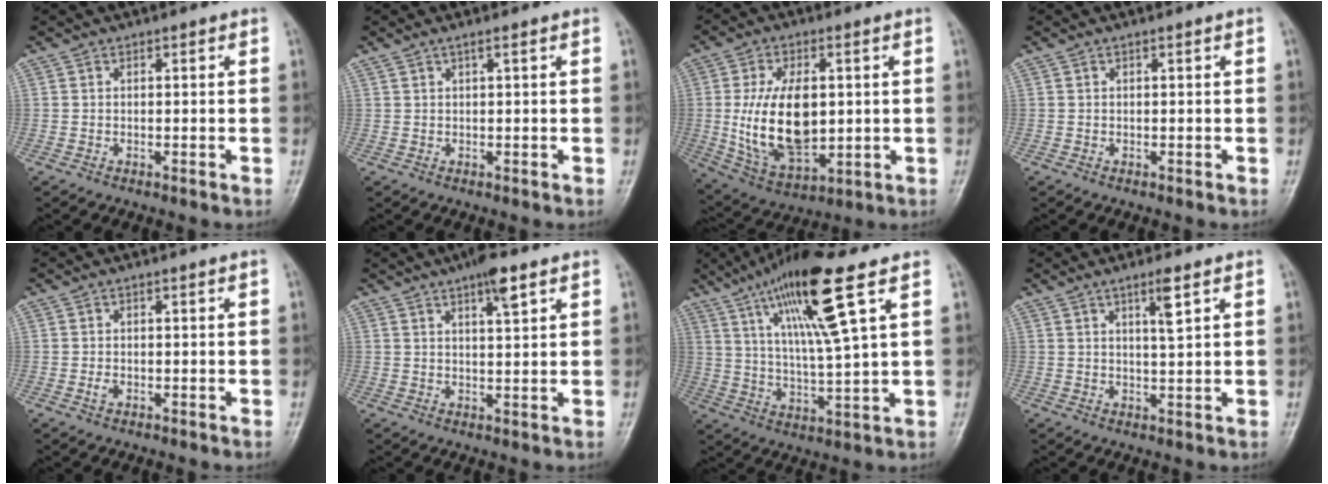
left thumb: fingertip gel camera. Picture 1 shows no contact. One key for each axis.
{"total": 1.1, "fx": 0.7, "fy": -0.1, "fz": 0.9, "tx": -0.023, "ty": 0.011, "tz": 0.015}
{"total": 16.5, "fx": 0.7, "fy": 9.0, "fz": 13.8, "tx": -0.244, "ty": -0.010, "tz": 0.029}
{"total": 0.0}
{"total": 1.2, "fx": -0.2, "fy": 0.6, "fz": 1.0, "tx": -0.019, "ty": 0.010, "tz": 0.001}
{"total": 5.3, "fx": 3.2, "fy": 1.0, "fz": 4.1, "tx": -0.065, "ty": -0.010, "tz": 0.050}
{"total": 16.7, "fx": 8.4, "fy": 1.7, "fz": 14.4, "tx": -0.261, "ty": -0.026, "tz": 0.152}
{"total": 5.5, "fx": 2.9, "fy": 0.0, "fz": 4.7, "tx": -0.087, "ty": -0.021, "tz": 0.054}